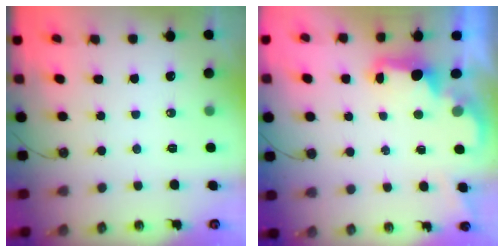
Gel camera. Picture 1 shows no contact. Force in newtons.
{"total": 2.4, "press": 2.3, "slide": 0.8}